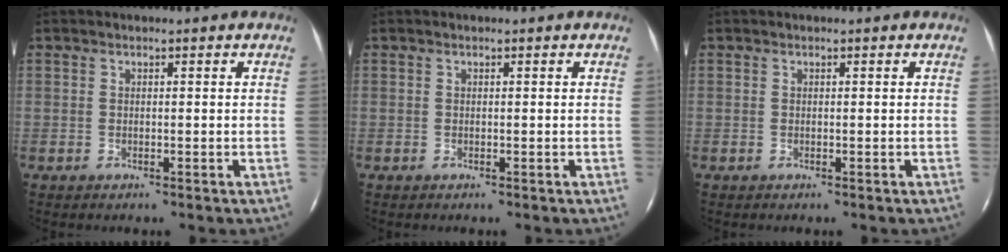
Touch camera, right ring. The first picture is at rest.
{"total": 0.0}
{"total": 0.0}